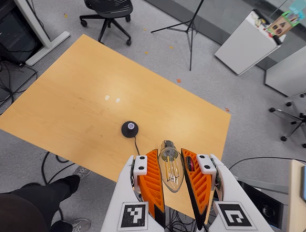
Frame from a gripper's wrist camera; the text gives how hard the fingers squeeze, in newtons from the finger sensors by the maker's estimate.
{"total": 12.3, "left": 12.7, "right": 11.8}